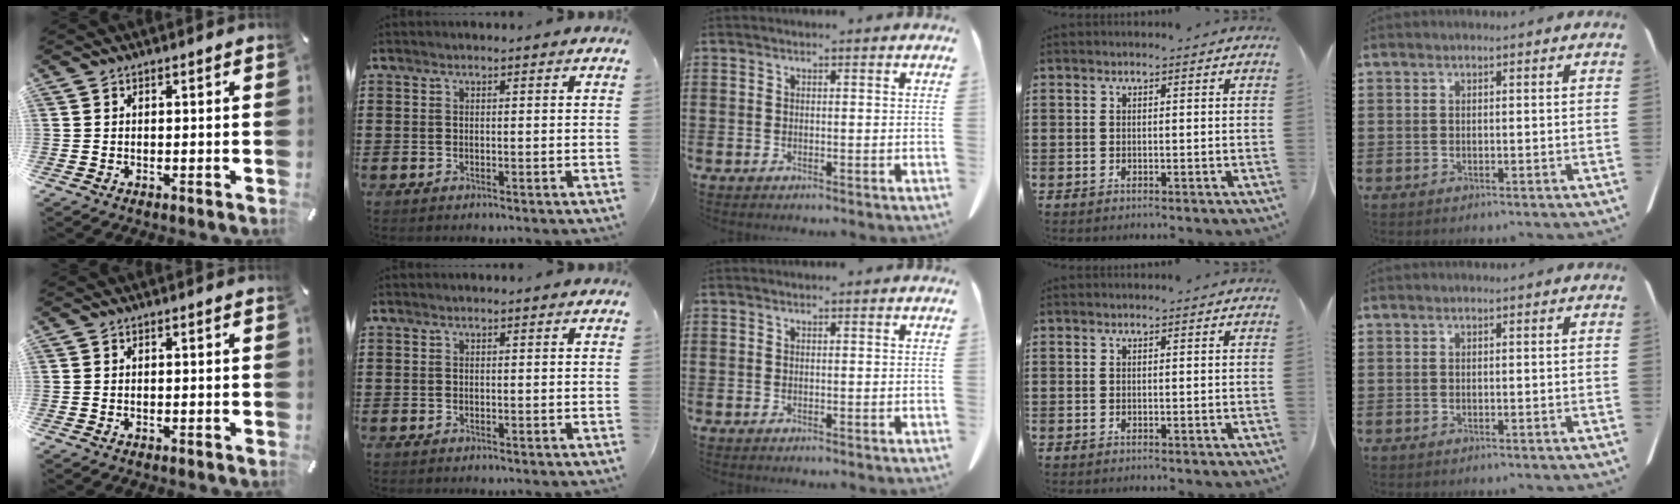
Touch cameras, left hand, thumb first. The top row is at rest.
{}